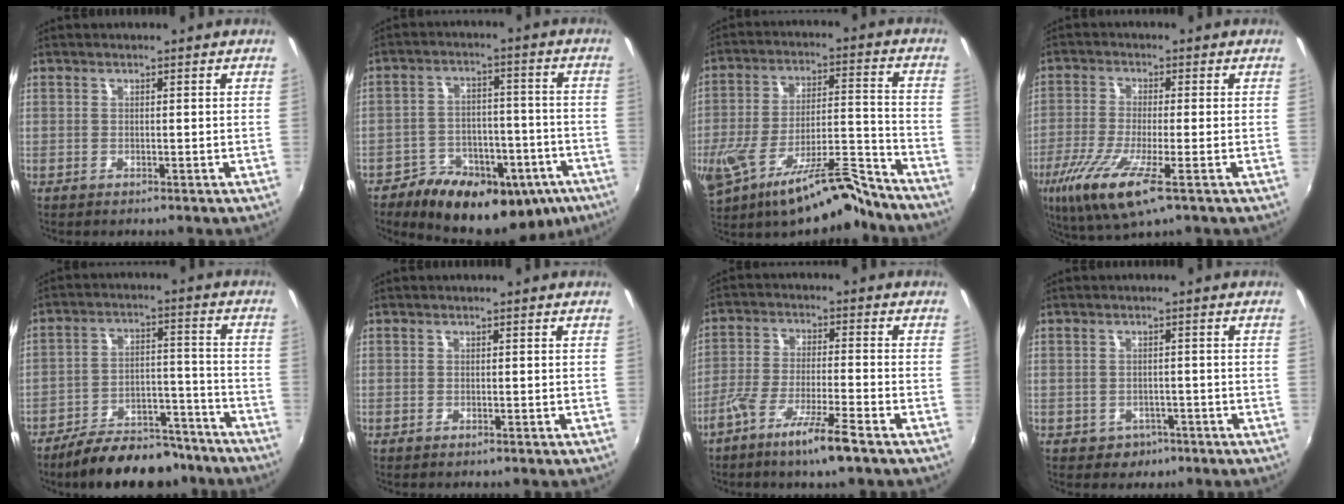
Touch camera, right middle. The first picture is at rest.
{"total": 20.5, "force": [-13.3, 11.3, 10.7], "torque": [-0.191, 0.002, -0.173]}
{"total": 18.4, "force": [-14.0, 4.2, 11.1], "torque": [-0.202, -0.025, -0.220]}
{"total": 11.8, "force": [-6.0, 1.9, 10.0], "torque": [-0.216, -0.043, -0.113]}
{"total": 16.7, "force": [-14.1, 6.0, 6.8], "torque": [-0.122, 0.014, -0.193]}
{"total": 0.0}
{"total": 8.9, "force": [-5.8, 0.2, 6.7], "torque": [-0.141, -0.010, -0.110]}
{"total": 3.6, "force": [-1.7, 3.0, 0.8], "torque": [-0.027, 0.000, -0.018]}